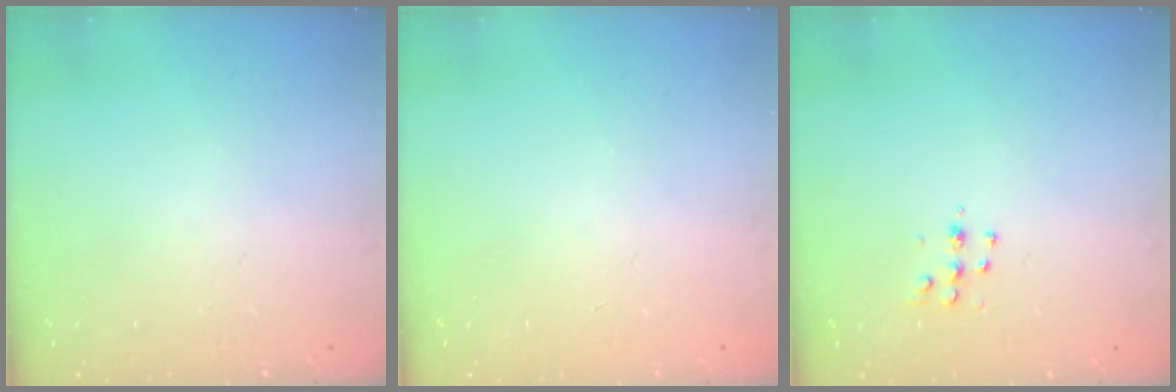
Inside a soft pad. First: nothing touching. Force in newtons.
{"total": 0.0}
{"total": 5.5, "press": 5.5, "slide": 0.4}